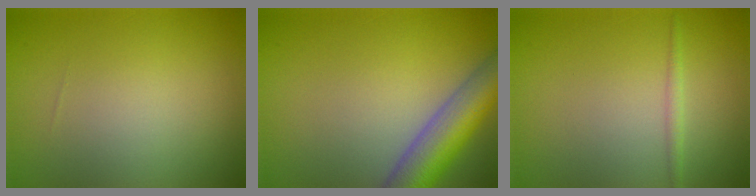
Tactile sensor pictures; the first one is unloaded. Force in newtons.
{"total": 7.2, "press": 7.2, "slide": 0.4}
{"total": 1.0, "press": 1.0, "slide": 0.0}